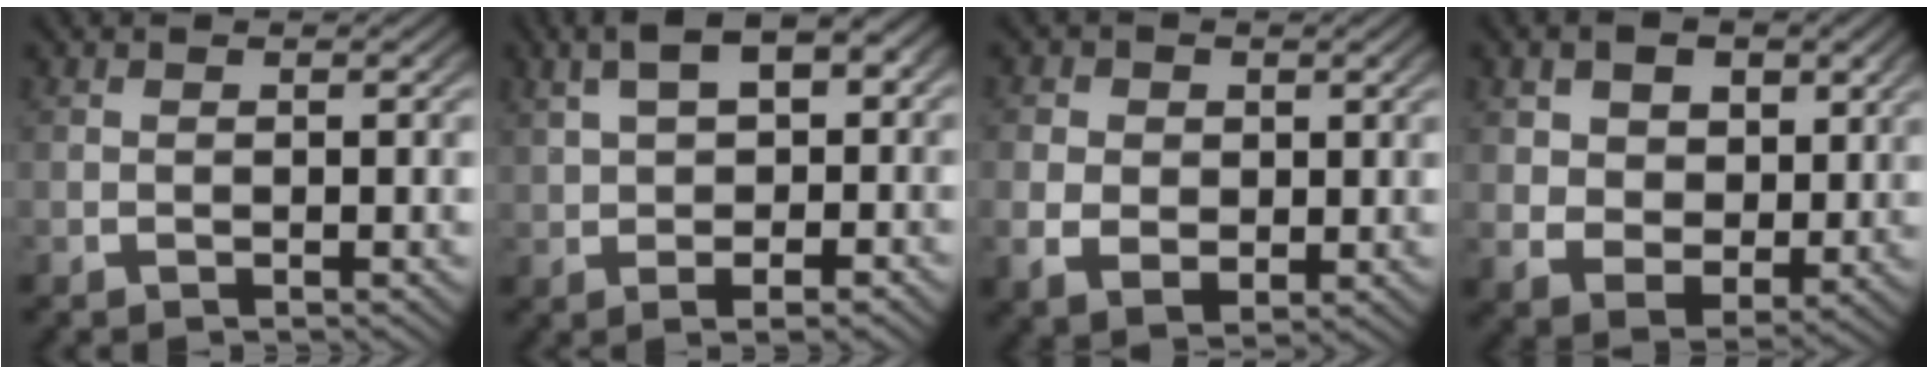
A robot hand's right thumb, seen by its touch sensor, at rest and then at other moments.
{"total": 6.0, "force": [1.7, 3.0, 5.0], "torque": [-0.069, 0.017, 0.023]}
{"total": 4.4, "force": [0.2, 3.6, 2.4], "torque": [-0.057, -0.023, 0.018]}
{"total": 5.8, "force": [1.3, 4.4, 3.5], "torque": [-0.077, -0.032, 0.040]}